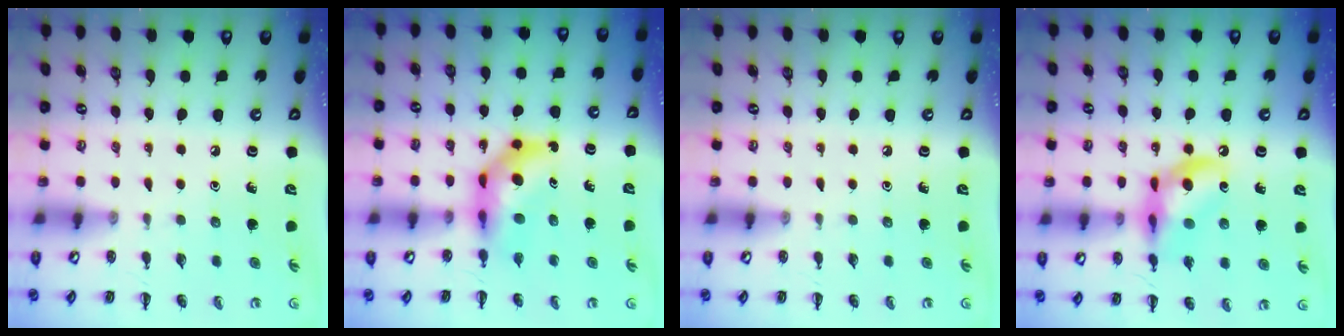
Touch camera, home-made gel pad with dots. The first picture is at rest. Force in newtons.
{"total": 7.1, "press": 6.8, "slide": 2.0}
{"total": 0.0}
{"total": 13.3, "press": 12.9, "slide": 3.0}